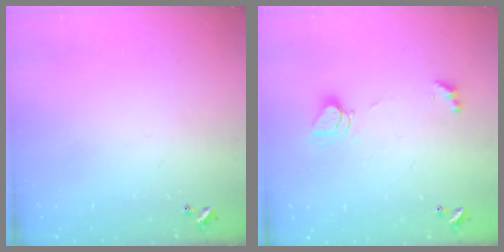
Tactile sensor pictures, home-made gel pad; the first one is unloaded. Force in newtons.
{"total": 4.3, "press": 4.2, "slide": 0.6}